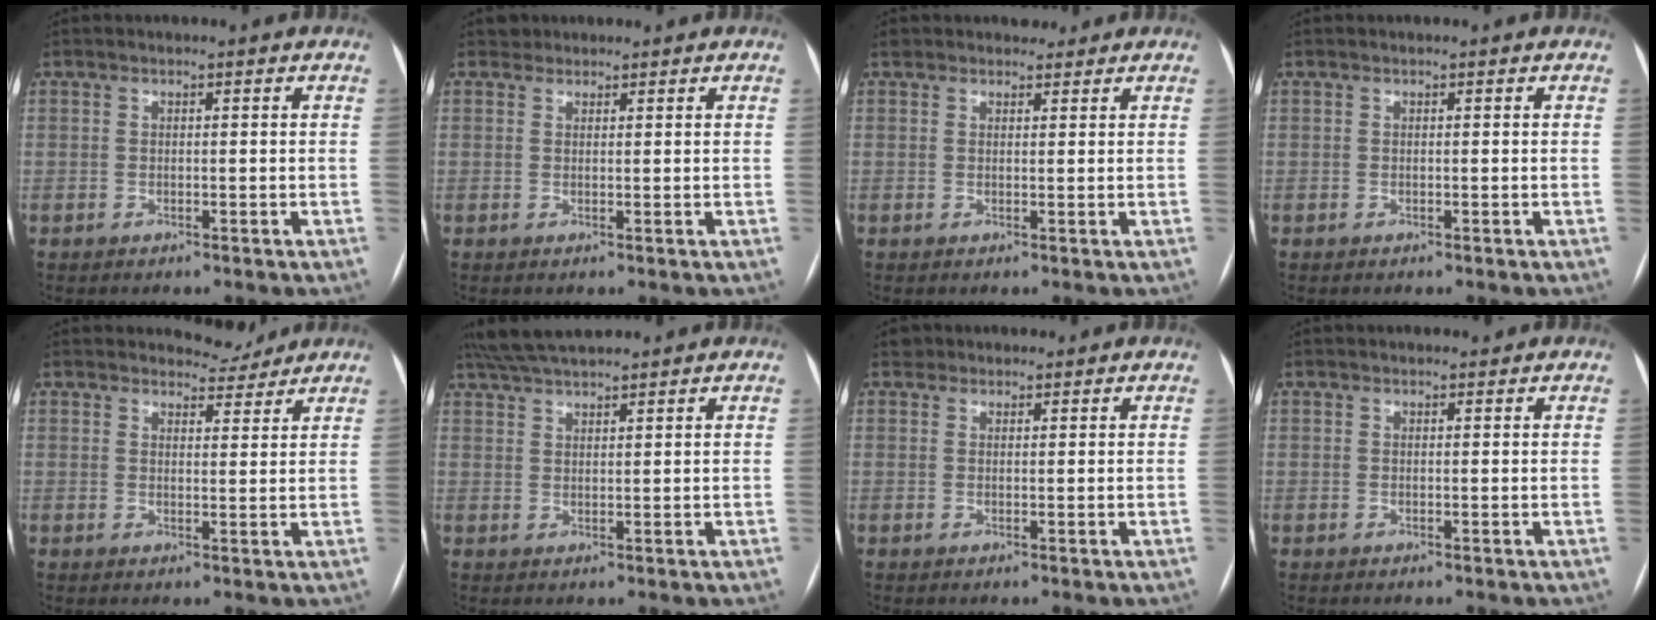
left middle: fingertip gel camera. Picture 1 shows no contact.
{"total": 1.2, "force": [1.0, 0.5, -0.4], "torque": [0.005, 0.008, 0.013]}
{"total": 2.0, "force": [1.8, 1.0, 0.0], "torque": [0.001, 0.008, 0.024]}
{"total": 0.0}
{"total": 3.7, "force": [3.5, 0.9, -0.2], "torque": [0.001, -0.005, 0.045]}
{"total": 6.5, "force": [5.9, 0.5, 2.6], "torque": [-0.051, 0.036, 0.110]}
{"total": 1.5, "force": [1.2, 0.9, -0.3], "torque": [0.009, 0.012, 0.014]}
{"total": 2.4, "force": [2.2, 0.6, 0.9], "torque": [-0.008, 0.024, 0.030]}